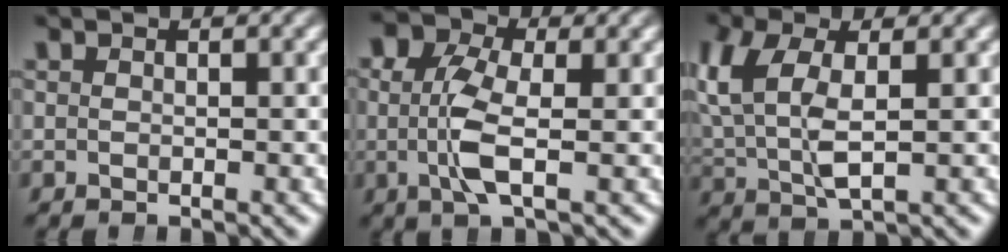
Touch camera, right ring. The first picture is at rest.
{"total": 3.9, "force": [-0.1, 2.0, 3.4], "torque": [-0.077, -0.021, 0.001]}
{"total": 5.6, "force": [1.1, 3.4, 4.4], "torque": [-0.115, -0.021, 0.031]}